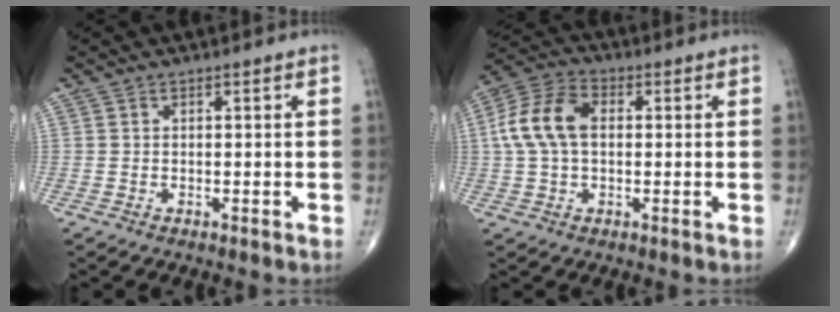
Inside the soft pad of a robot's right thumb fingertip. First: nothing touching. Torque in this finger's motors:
{"motor_torque": [-0.45, 0.63, 1.06, 0.13, 0.32]}